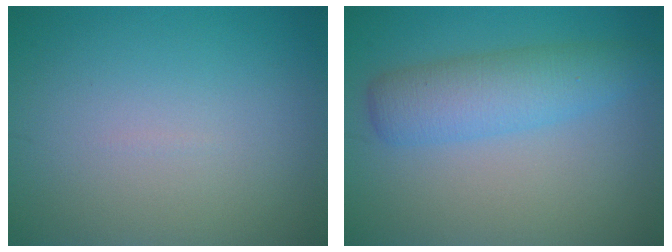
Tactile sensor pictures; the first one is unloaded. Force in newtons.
{"total": 4.5, "press": 4.5, "slide": 0.1}